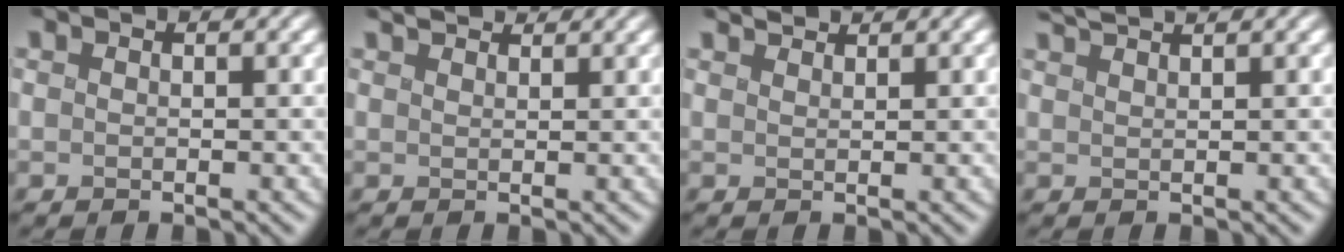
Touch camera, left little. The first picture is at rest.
{"total": 3.9, "force": [3.4, 1.2, 1.6], "torque": [-0.018, 0.024, 0.028]}
{"total": 2.2, "force": [2.1, 0.3, 0.5], "torque": [0.001, 0.006, 0.024]}
{"total": 2.9, "force": [2.6, 0.2, 1.3], "torque": [-0.023, 0.016, 0.033]}